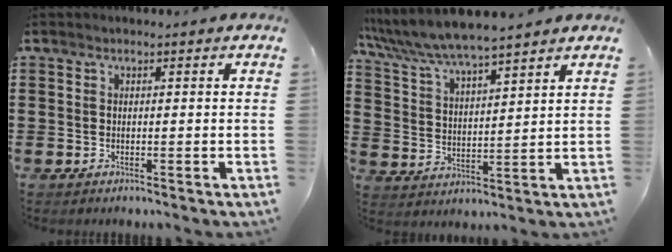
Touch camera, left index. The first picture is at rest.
{"total": 6.1, "force": [5.6, 0.0, 2.2], "torque": [-0.068, -0.030, 0.097]}